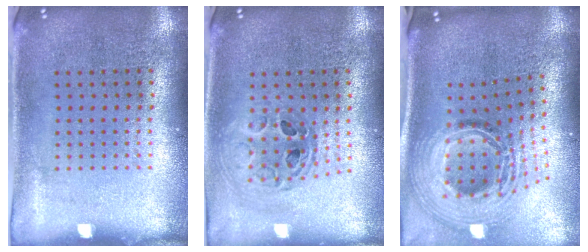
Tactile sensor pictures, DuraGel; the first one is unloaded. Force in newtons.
{"total": 0.7, "press": 0.7, "slide": 0.1}
{"total": 2.7, "press": 1.8, "slide": 2.0}